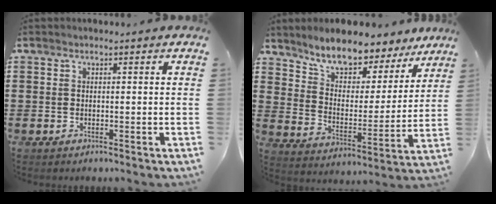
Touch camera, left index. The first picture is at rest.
{"total": 7.7, "force": [7.0, 2.2, 2.1], "torque": [-0.073, -0.052, 0.124]}